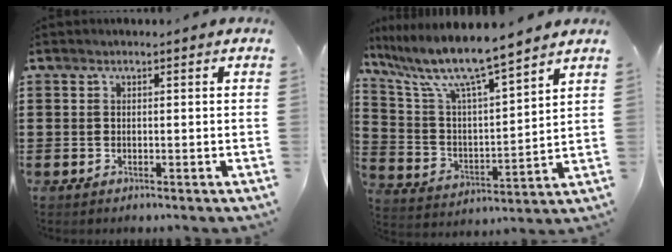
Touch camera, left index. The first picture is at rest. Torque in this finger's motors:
{"motor_torque": [1.11, -1.03, 0.43, 0.21]}